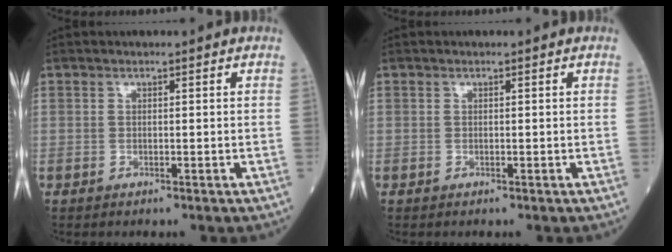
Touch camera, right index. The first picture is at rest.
{"total": 0.0}